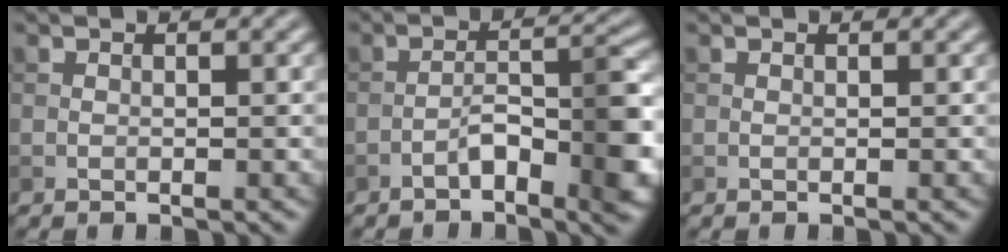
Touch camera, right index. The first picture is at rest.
{"total": 5.5, "force": [-2.6, 1.6, 4.5], "torque": [-0.065, 0.013, -0.043]}
{"total": 0.0}